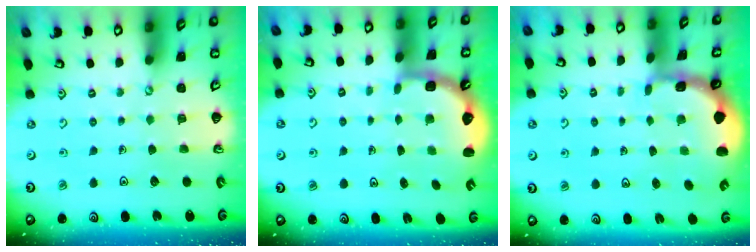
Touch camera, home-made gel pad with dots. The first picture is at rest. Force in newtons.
{"total": 2.5, "press": 2.1, "slide": 1.3}
{"total": 1.3, "press": 1.3, "slide": 0.2}